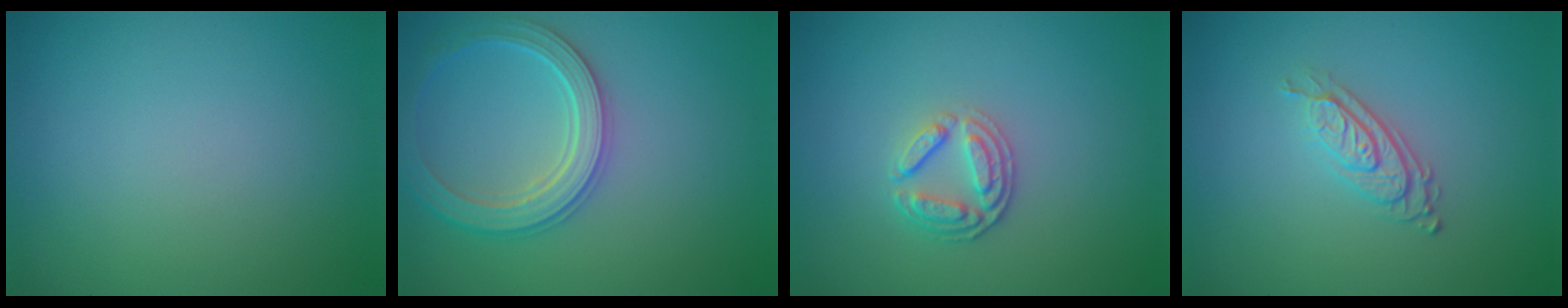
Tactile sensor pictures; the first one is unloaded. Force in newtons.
{"total": 4.1, "press": 4.0, "slide": 1.1}
{"total": 2.7, "press": 2.4, "slide": 1.2}
{"total": 2.8, "press": 2.0, "slide": 1.9}